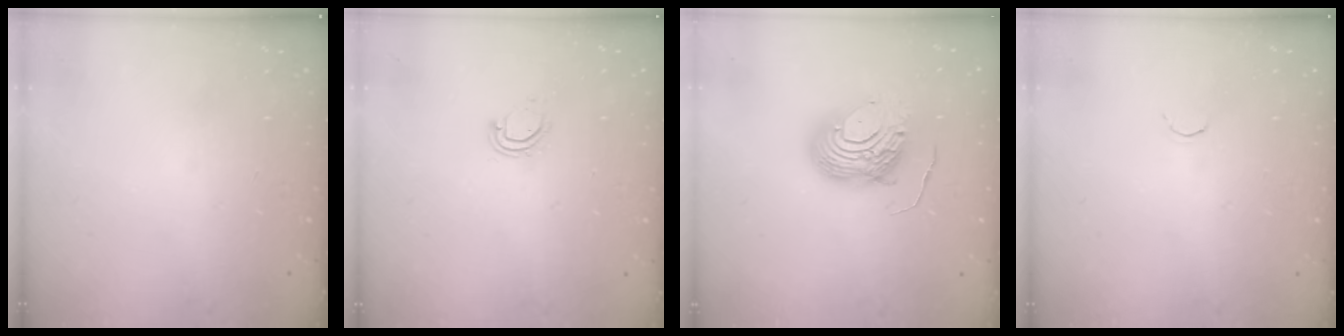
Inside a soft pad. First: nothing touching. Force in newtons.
{"total": 4.3, "press": 4.3, "slide": 0.3}
{"total": 12.3, "press": 12.3, "slide": 1.1}
{"total": 1.8, "press": 1.7, "slide": 0.4}